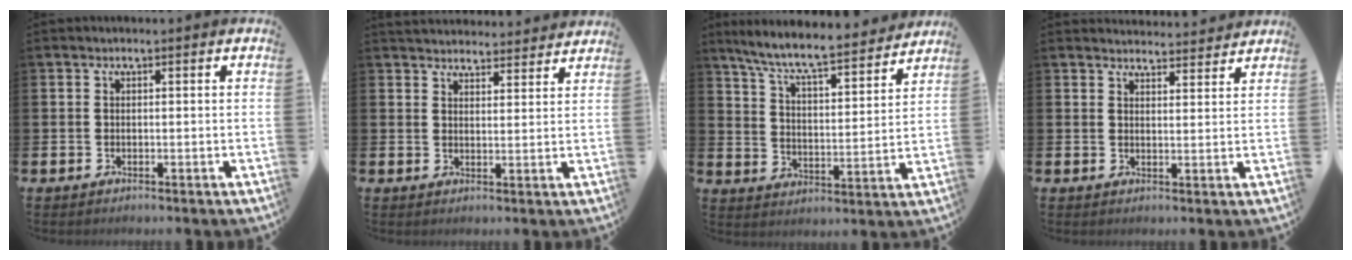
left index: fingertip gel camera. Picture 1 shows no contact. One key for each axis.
{"total": 4.0, "fx": 3.9, "fy": 0.6, "fz": -0.1, "tx": -0.005, "ty": -0.023, "tz": 0.072}
{"total": 8.3, "fx": 7.7, "fy": 0.8, "fz": 3.1, "tx": -0.088, "ty": -0.059, "tz": 0.129}
{"total": 3.5, "fx": 3.4, "fy": 0.4, "fz": -0.2, "tx": 0.008, "ty": -0.024, "tz": 0.060}